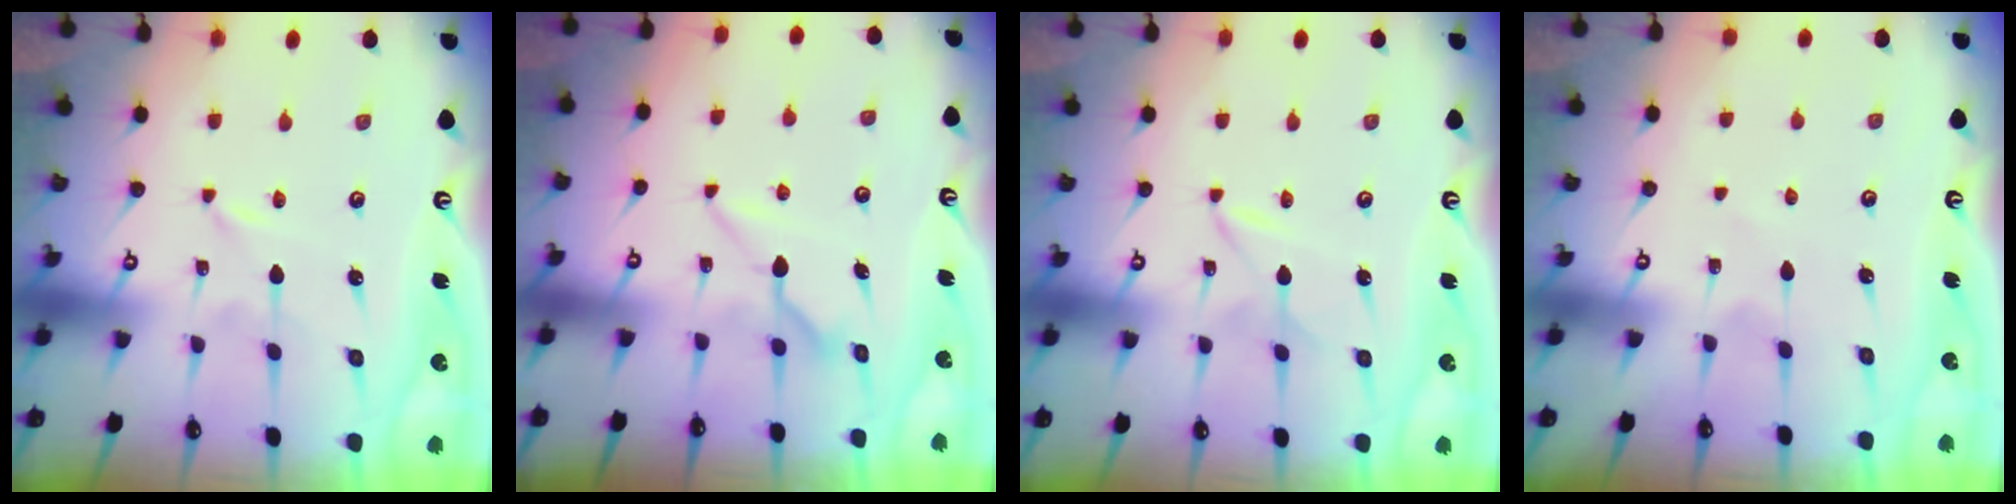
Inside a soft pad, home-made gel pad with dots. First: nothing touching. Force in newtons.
{"total": 7.5, "press": 7.5, "slide": 0.8}
{"total": 2.5, "press": 2.5, "slide": 0.4}
{"total": 2.3, "press": 2.3, "slide": 0.3}